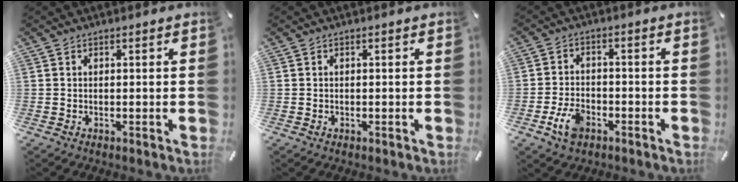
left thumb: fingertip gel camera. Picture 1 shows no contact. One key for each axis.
{"total": 0.0}
{"total": 6.6, "fx": -3.2, "fy": 4.2, "fz": 4.0, "tx": -0.093, "ty": 0.011, "tz": -0.062}